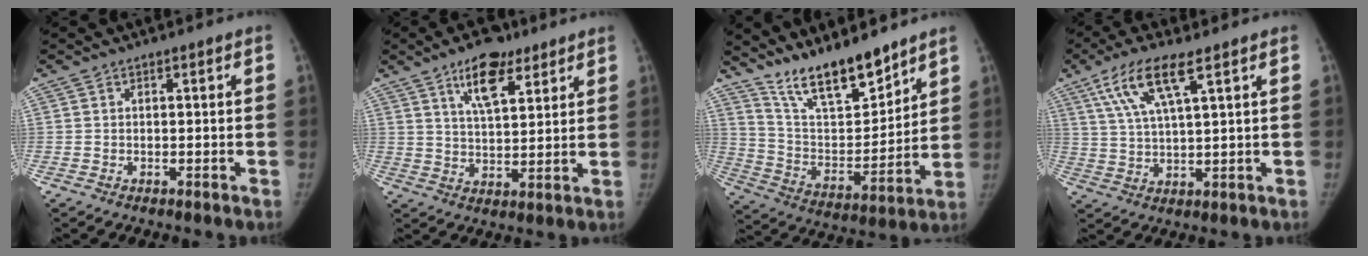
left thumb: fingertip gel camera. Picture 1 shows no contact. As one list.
[{"total": 9.9, "force": [6.0, 4.1, 6.7], "torque": [-0.092, -0.033, 0.102]}, {"total": 15.5, "force": [13.0, 4.0, 7.6], "torque": [-0.097, -0.084, 0.242]}, {"total": 9.8, "force": [5.1, 2.1, 8.1], "torque": [-0.176, -0.010, 0.104]}]